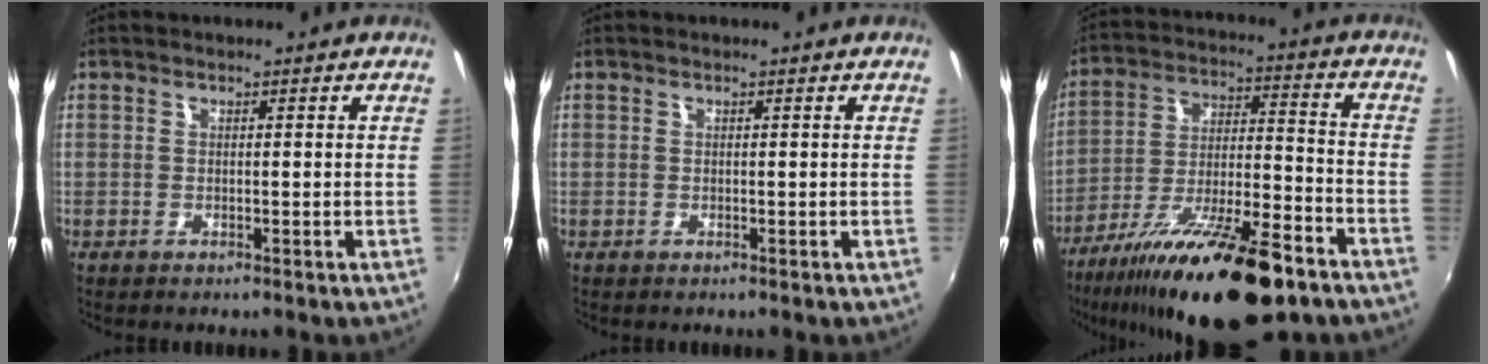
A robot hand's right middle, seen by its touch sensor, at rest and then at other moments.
{"total": 0.0}
{"total": 23.6, "force": [-16.0, 5.6, 16.4], "torque": [-0.291, -0.040, -0.256]}